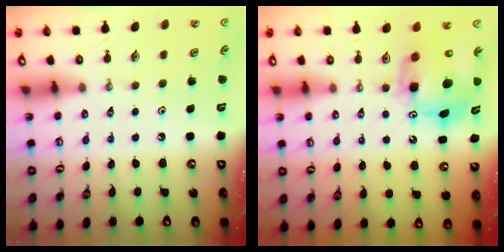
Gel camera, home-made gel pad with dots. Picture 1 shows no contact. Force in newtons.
{"total": 10.3, "press": 10.2, "slide": 0.8}